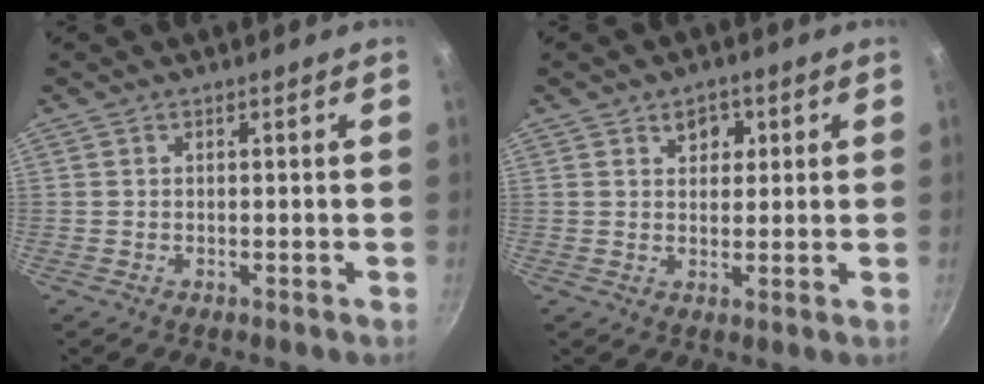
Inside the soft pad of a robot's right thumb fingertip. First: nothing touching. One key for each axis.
{"total": 4.0, "fx": 1.7, "fy": 3.0, "fz": 2.0, "tx": -0.003, "ty": -0.007, "tz": 0.024}